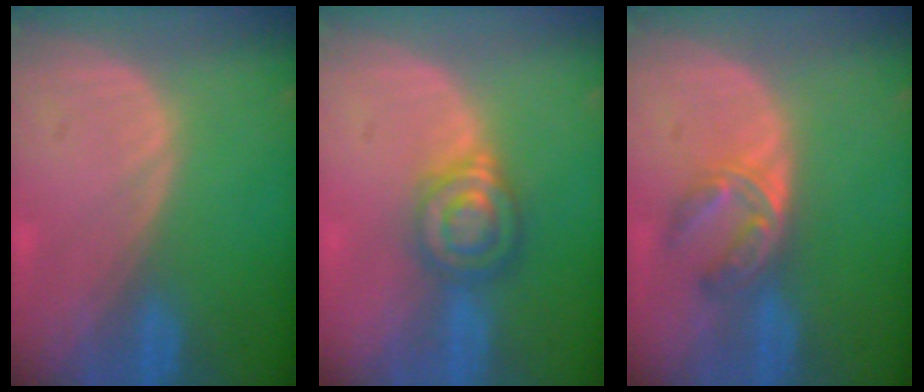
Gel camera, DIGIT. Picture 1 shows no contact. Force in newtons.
{"total": 6.0, "press": 5.7, "slide": 1.7}
{"total": 5.7, "press": 4.7, "slide": 3.2}